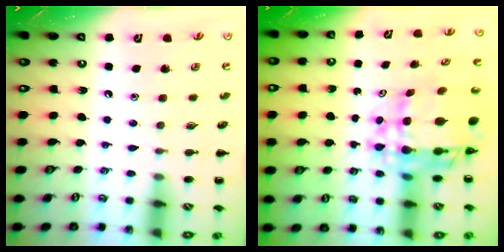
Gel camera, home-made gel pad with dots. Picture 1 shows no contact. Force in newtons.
{"total": 11.0, "press": 10.4, "slide": 3.7}